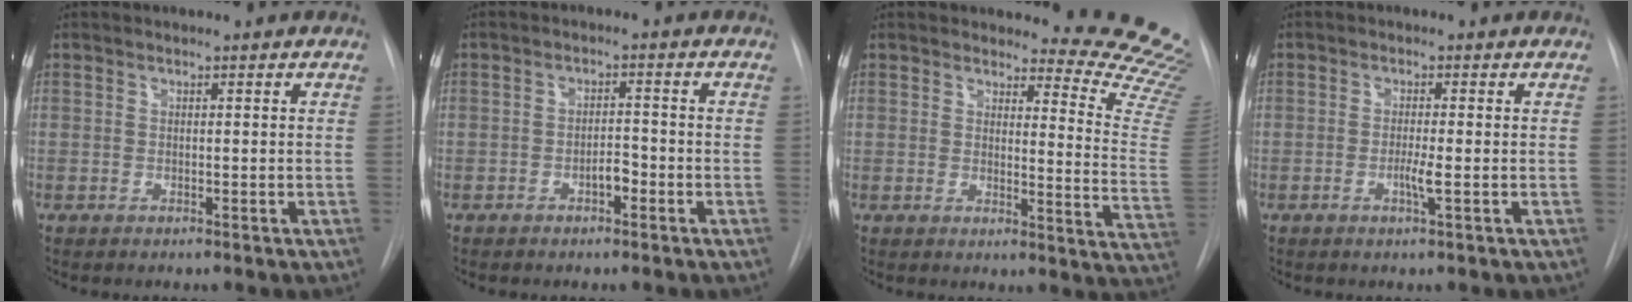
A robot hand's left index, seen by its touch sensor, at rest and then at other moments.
{"total": 2.2, "force": [-1.2, 0.9, 1.6], "torque": [-0.022, 0.006, -0.021]}
{"total": 15.2, "force": [15.1, 0.6, 1.5], "torque": [0.012, -0.165, 0.137]}
{"total": 2.0, "force": [-0.6, -0.2, 1.9], "torque": [-0.038, -0.003, -0.012]}